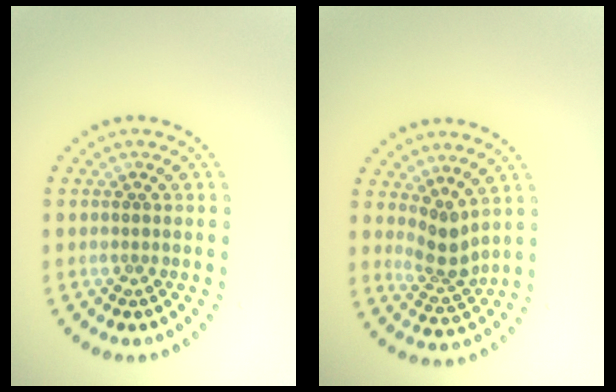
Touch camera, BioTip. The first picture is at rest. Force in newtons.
{"total": 2.5, "press": 1.8, "slide": 1.7}